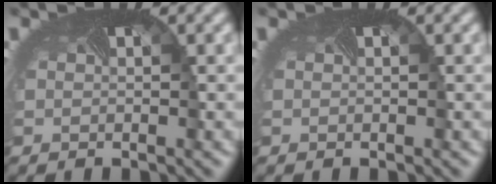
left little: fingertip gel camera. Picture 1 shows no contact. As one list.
[{"total": 0.0}]